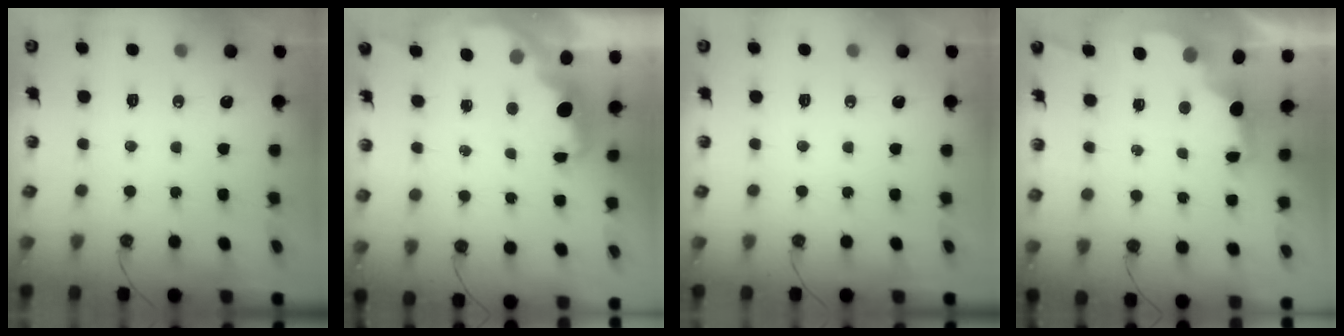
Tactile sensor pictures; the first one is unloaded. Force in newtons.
{"total": 2.0, "press": 1.9, "slide": 0.6}
{"total": 0.0}
{"total": 2.8, "press": 2.7, "slide": 0.9}